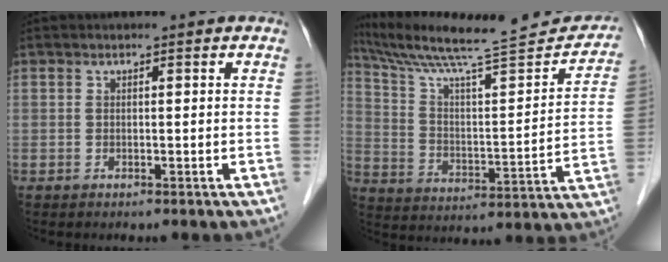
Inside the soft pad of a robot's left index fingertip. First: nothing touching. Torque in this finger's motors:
{"motor_torque": [0.73, -1.17, 0.05, 0.00]}